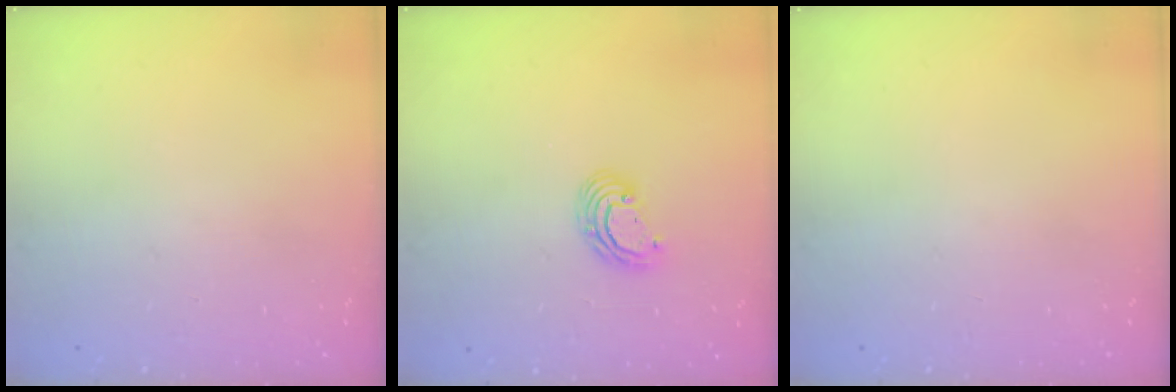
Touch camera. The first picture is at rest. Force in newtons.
{"total": 5.6, "press": 5.6, "slide": 0.2}
{"total": 0.0}